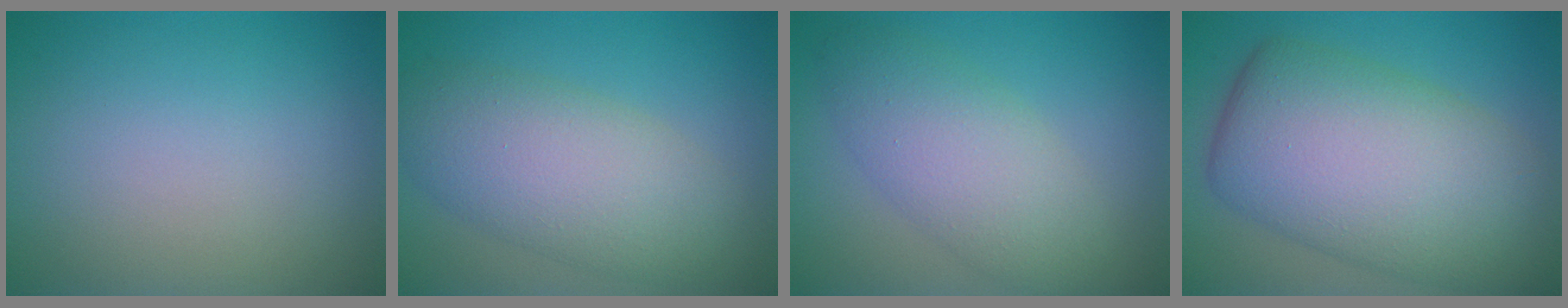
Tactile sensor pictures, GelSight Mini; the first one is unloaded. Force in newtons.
{"total": 7.0, "press": 7.0, "slide": 0.3}
{"total": 5.5, "press": 5.5, "slide": 0.3}
{"total": 12.2, "press": 12.2, "slide": 0.4}